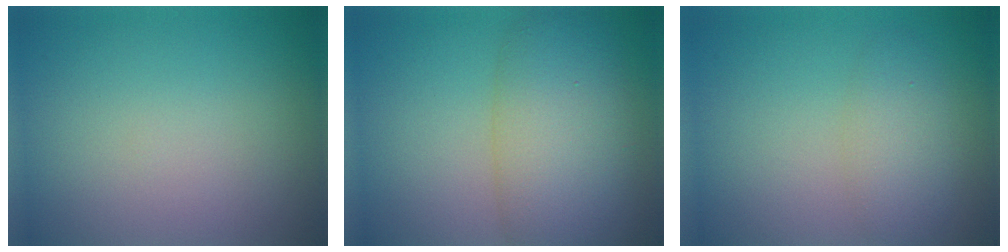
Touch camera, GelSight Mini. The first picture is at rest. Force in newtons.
{"total": 7.6, "press": 7.6, "slide": 0.2}
{"total": 2.8, "press": 2.8, "slide": 0.1}